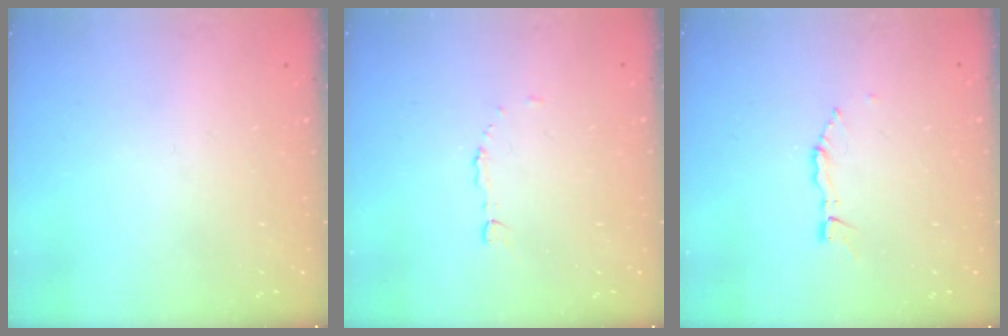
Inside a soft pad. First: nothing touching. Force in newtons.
{"total": 3.3, "press": 3.2, "slide": 0.3}
{"total": 2.9, "press": 2.8, "slide": 0.3}